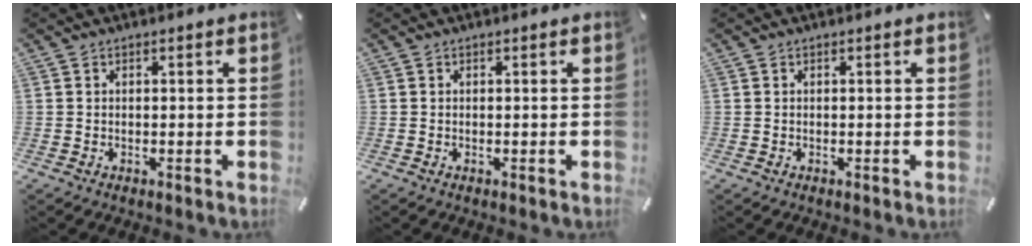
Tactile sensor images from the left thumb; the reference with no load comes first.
{"total": 0.0}
{"total": 0.0}